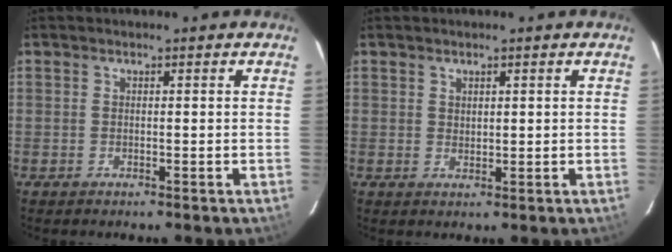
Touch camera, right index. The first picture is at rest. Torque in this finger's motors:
{"motor_torque": [-0.23, 0.09, -0.01, 0.00]}